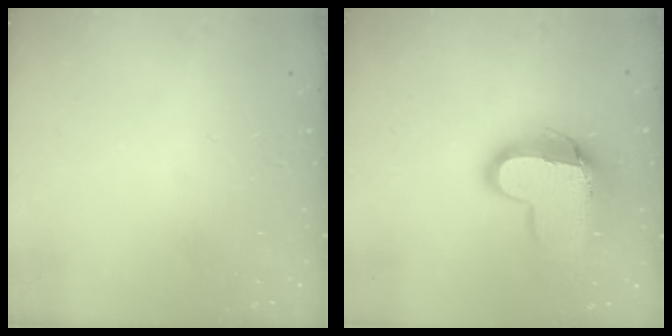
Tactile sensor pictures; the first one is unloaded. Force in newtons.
{"total": 14.2, "press": 14.2, "slide": 1.1}